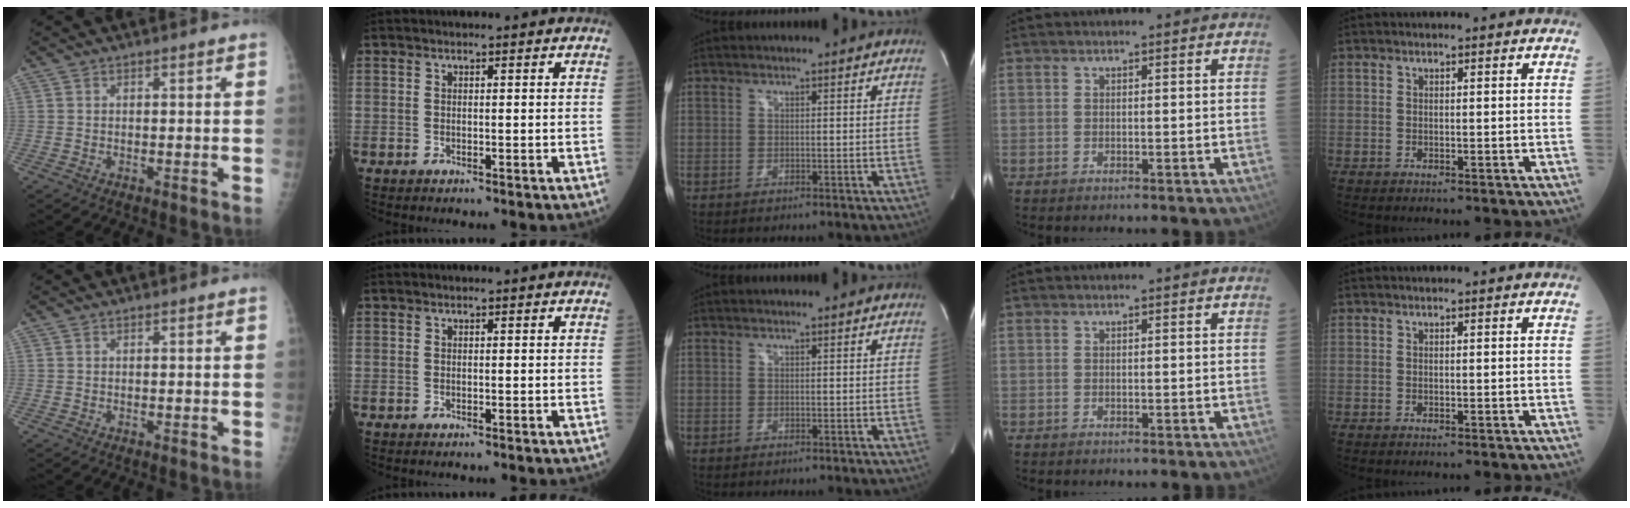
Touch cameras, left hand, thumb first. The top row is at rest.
{}